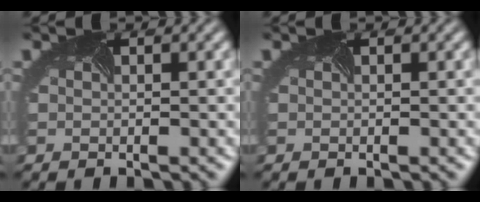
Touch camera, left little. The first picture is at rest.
{"total": 0.0}